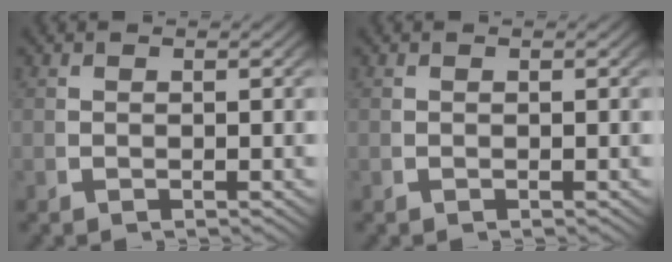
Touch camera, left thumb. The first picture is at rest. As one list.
[{"total": 0.0}]